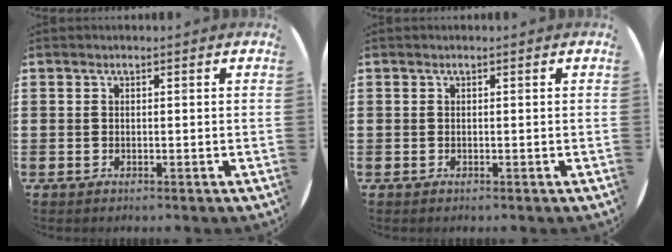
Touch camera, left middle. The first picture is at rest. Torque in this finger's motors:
{"motor_torque": [0.61, -0.94, -0.02, 0.02]}